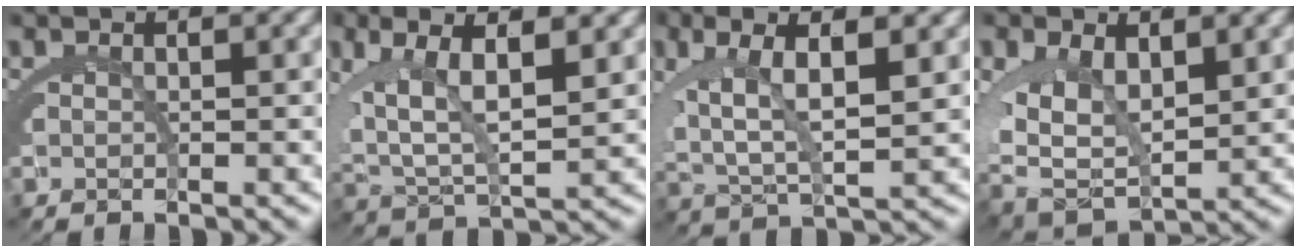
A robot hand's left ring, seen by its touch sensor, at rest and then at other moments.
{"total": 7.4, "force": [1.3, 4.1, 5.9], "torque": [-0.116, -0.012, 0.034]}
{"total": 6.7, "force": [1.4, 3.2, 5.8], "torque": [-0.109, -0.008, 0.032]}
{"total": 7.9, "force": [-0.5, 5.9, 5.3], "torque": [-0.129, -0.042, 0.008]}